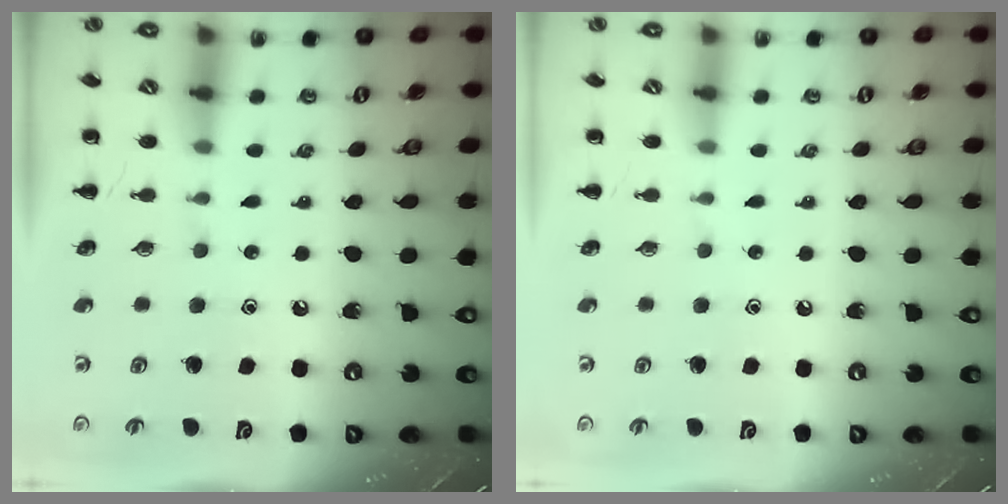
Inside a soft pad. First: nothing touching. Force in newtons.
{"total": 0.0}